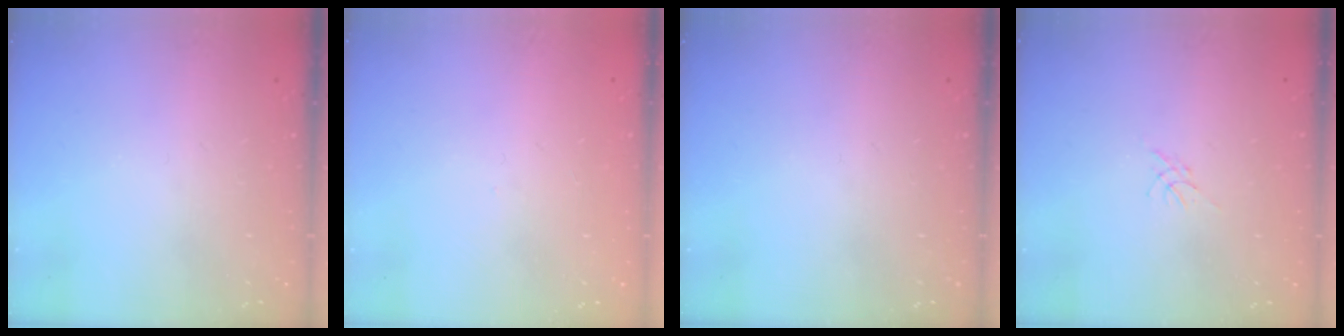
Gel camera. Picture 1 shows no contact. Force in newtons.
{"total": 0.0}
{"total": 0.0}
{"total": 0.0}